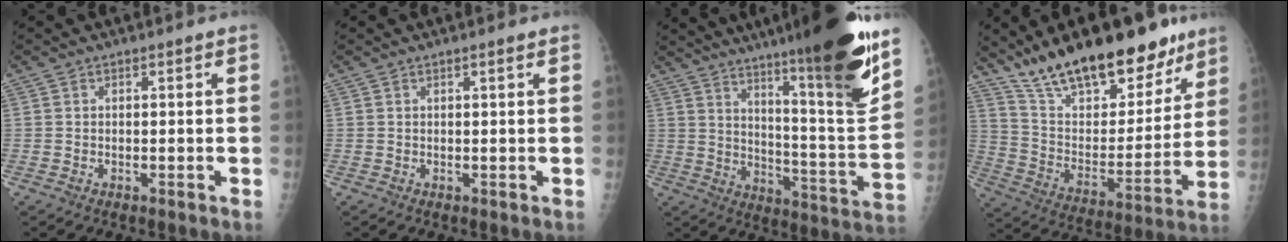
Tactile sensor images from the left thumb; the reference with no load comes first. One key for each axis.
{"total": 0.6, "fx": 0.4, "fy": 0.0, "fz": 0.5, "tx": -0.009, "ty": 0.000, "tz": 0.005}
{"total": 25.3, "fx": 16.6, "fy": 2.3, "fz": 19.0, "tx": -0.262, "ty": -0.082, "tz": 0.252}
{"total": 26.2, "fx": 19.3, "fy": 10.2, "fz": 14.4, "tx": -0.190, "ty": -0.078, "tz": 0.316}